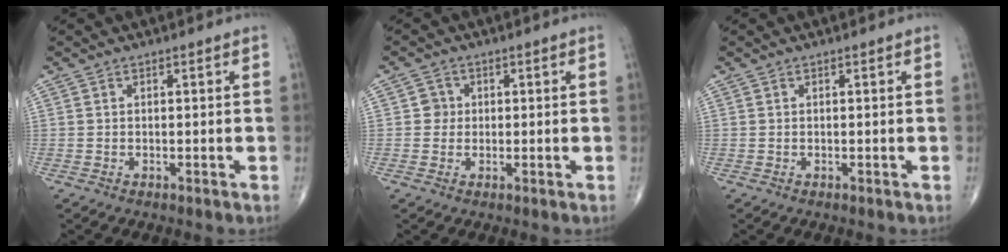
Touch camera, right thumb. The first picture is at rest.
{"total": 2.4, "force": [0.2, 2.4, 0.5], "torque": [0.009, 0.005, -0.003]}
{"total": 0.0}